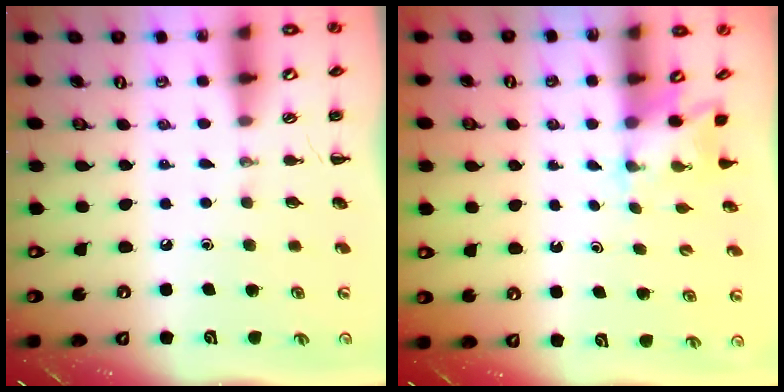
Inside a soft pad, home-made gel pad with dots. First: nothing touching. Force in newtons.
{"total": 1.6, "press": 1.5, "slide": 0.6}